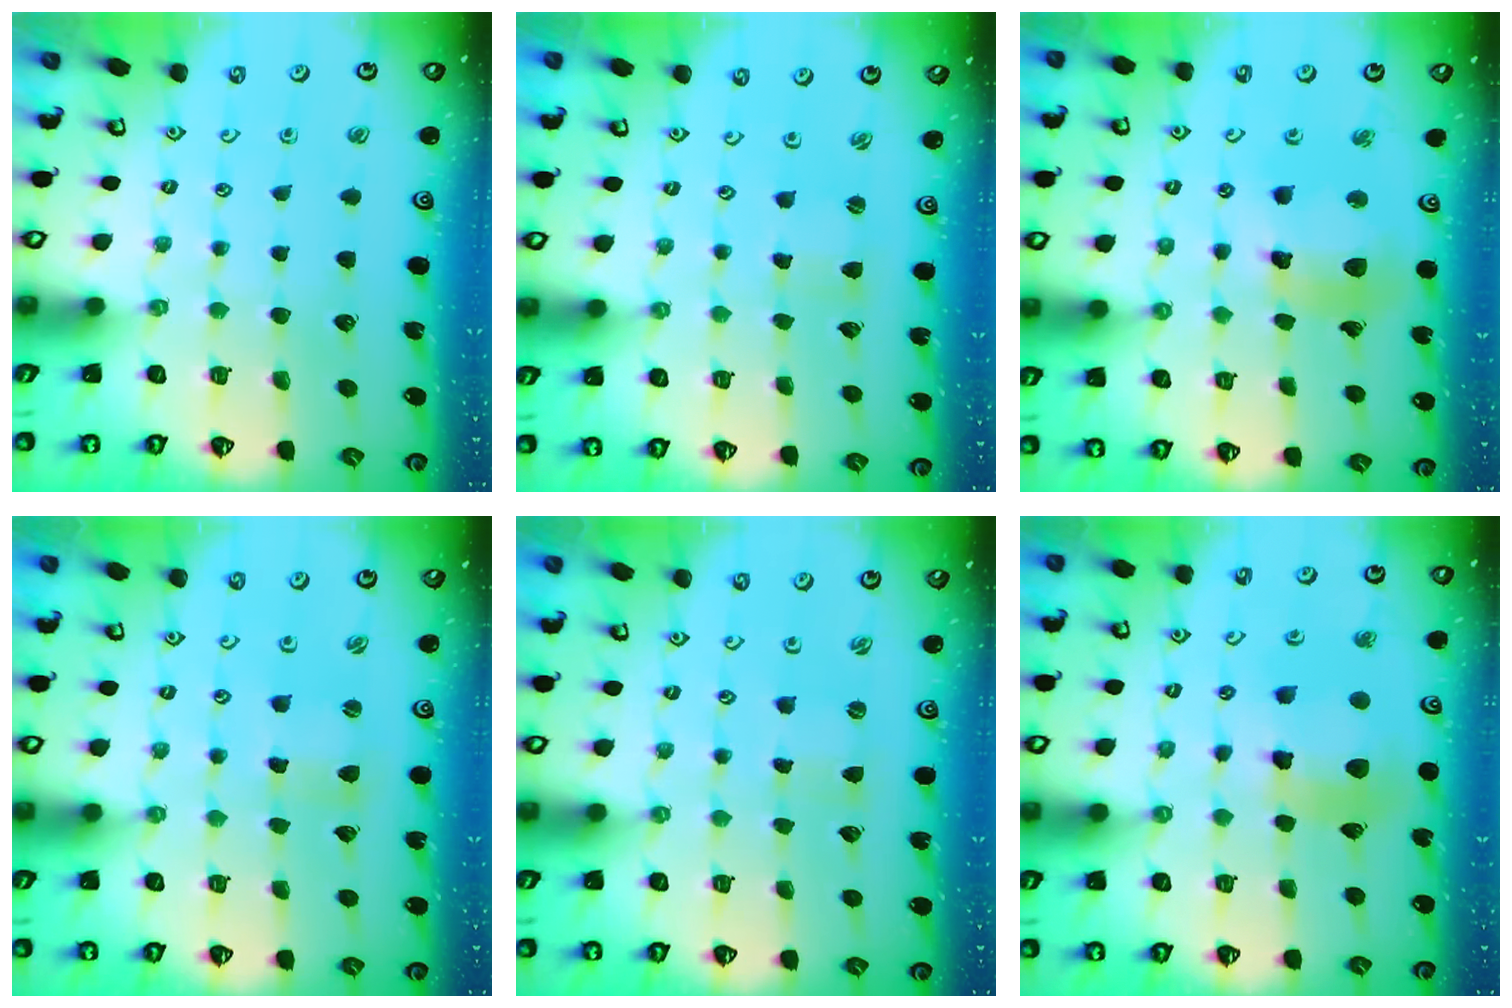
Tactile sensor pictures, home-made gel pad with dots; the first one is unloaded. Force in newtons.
{"total": 2.4, "press": 2.4, "slide": 0.5}
{"total": 11.2, "press": 11.1, "slide": 1.5}
{"total": 1.6, "press": 1.5, "slide": 0.4}
{"total": 0.0}
{"total": 10.2, "press": 10.2, "slide": 1.2}